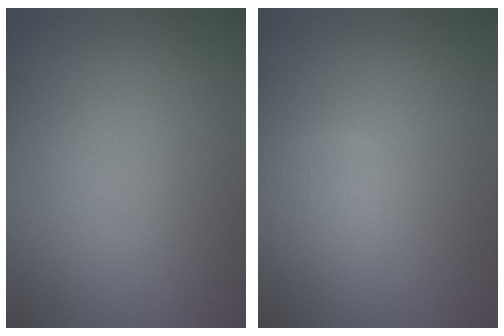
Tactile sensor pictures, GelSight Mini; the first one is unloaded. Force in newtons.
{"total": 2.8, "press": 2.8, "slide": 0.0}